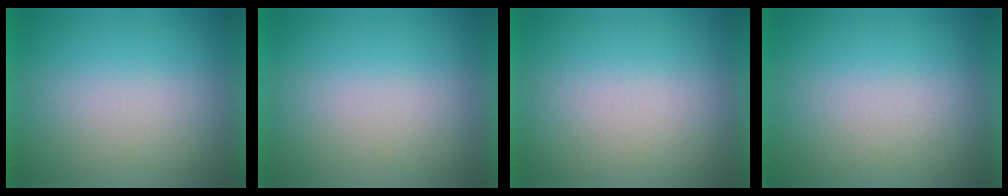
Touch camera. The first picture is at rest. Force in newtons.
{"total": 0.0}
{"total": 1.4}
{"total": 2.6}